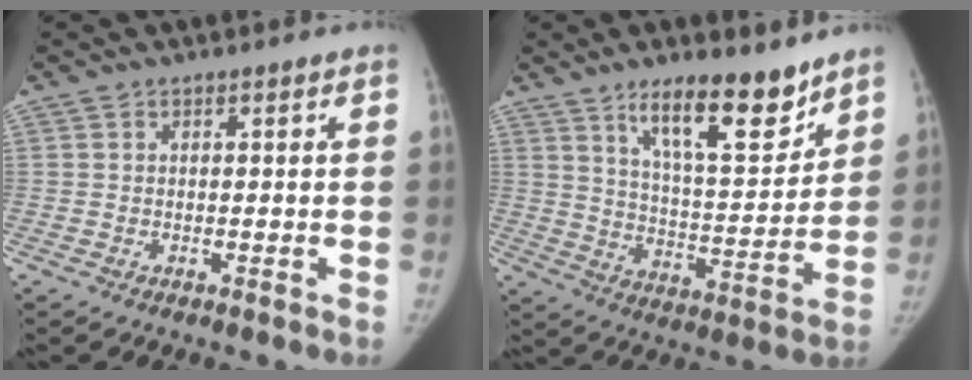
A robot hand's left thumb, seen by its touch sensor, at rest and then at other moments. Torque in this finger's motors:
{"motor_torque": [0.57, -0.14, 1.32, -1.45, 0.33]}